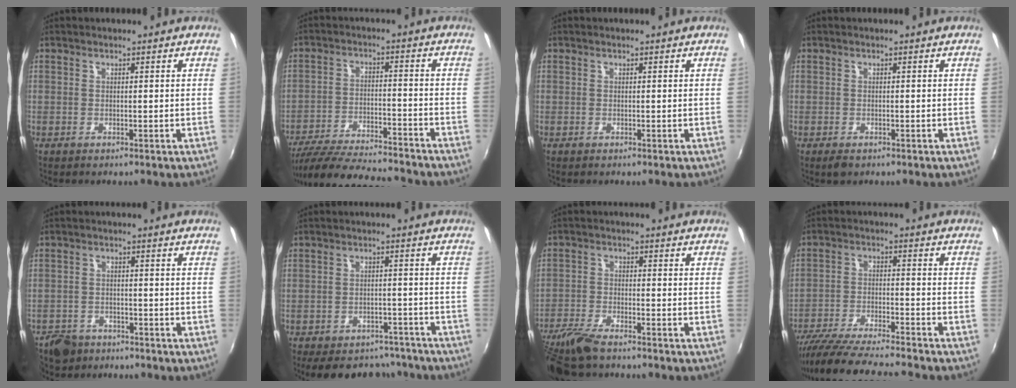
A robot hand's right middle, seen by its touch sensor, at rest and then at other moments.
{"total": 20.3, "force": [-18.1, 2.6, 8.9], "torque": [-0.173, -0.034, -0.278]}
{"total": 0.0}
{"total": 1.5, "force": [-1.0, 0.8, 0.8], "torque": [-0.015, -0.006, -0.017]}
{"total": 6.2, "force": [-4.7, 3.9, 1.5], "torque": [-0.053, 0.006, -0.078]}
{"total": 14.7, "force": [-12.2, 6.6, 4.9], "torque": [-0.111, 0.013, -0.151]}
{"total": 8.5, "force": [-7.1, 1.7, 4.2], "torque": [-0.110, -0.024, -0.140]}
{"total": 15.5, "force": [-13.9, 0.2, 6.9], "torque": [-0.142, -0.031, -0.236]}